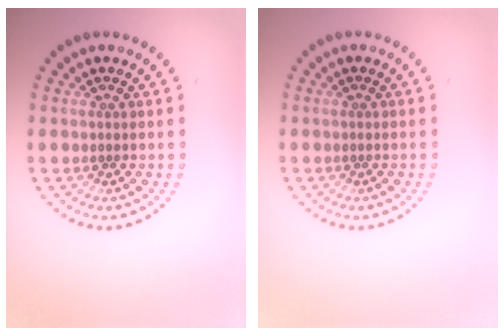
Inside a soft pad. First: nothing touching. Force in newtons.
{"total": 0.0}